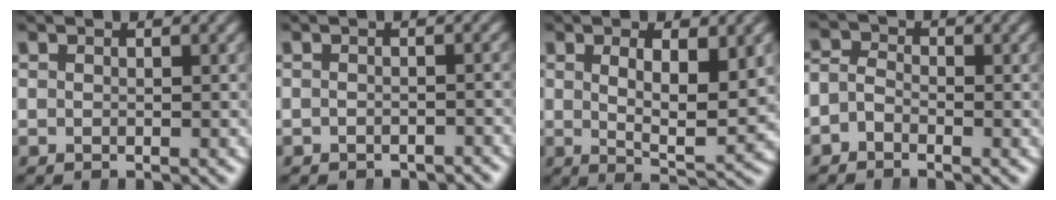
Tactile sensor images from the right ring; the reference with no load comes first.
{"total": 1.6, "force": [-1.6, 0.2, 0.1], "torque": [-0.004, -0.007, -0.023]}
{"total": 5.4, "force": [0.8, 1.6, 5.1], "torque": [-0.080, -0.017, 0.016]}
{"total": 3.3, "force": [-1.0, 2.8, 1.3], "torque": [-0.038, -0.014, -0.022]}